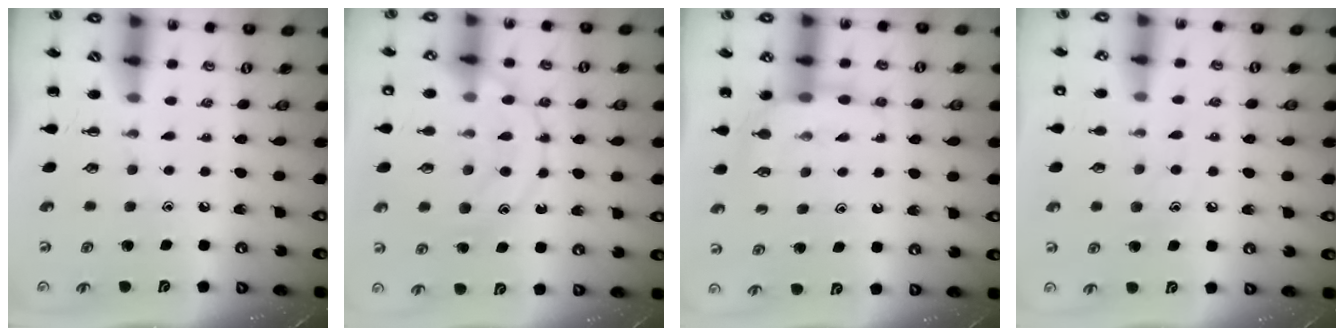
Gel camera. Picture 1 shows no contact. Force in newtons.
{"total": 15.9, "press": 15.9, "slide": 1.2}
{"total": 7.7, "press": 7.7, "slide": 0.8}
{"total": 8.5, "press": 8.4, "slide": 1.7}